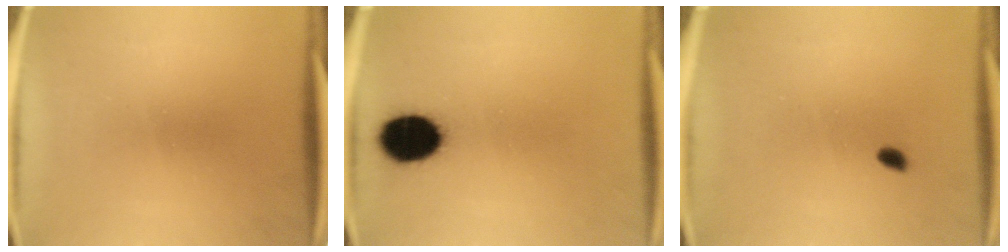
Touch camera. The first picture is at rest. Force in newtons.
{"total": 12.0}
{"total": 1.3}